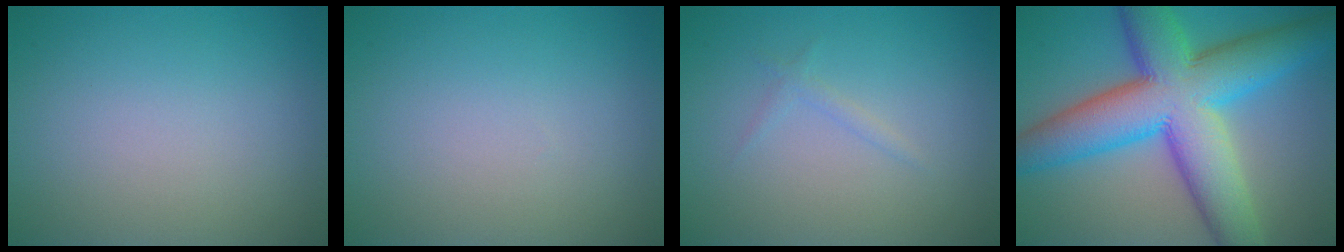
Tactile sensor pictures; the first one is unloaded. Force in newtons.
{"total": 0.0}
{"total": 0.8, "press": 0.8, "slide": 0.0}
{"total": 13.2, "press": 13.2, "slide": 0.2}